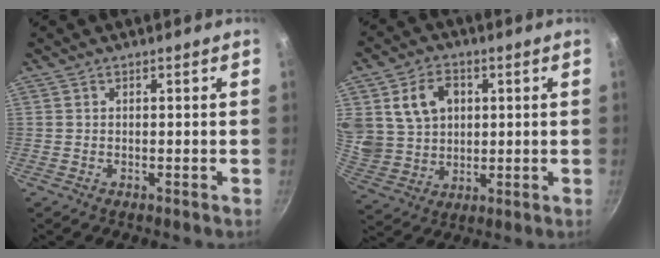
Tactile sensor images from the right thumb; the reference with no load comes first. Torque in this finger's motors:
{"motor_torque": [-0.81, 1.25, 0.69, 0.97, 0.12]}